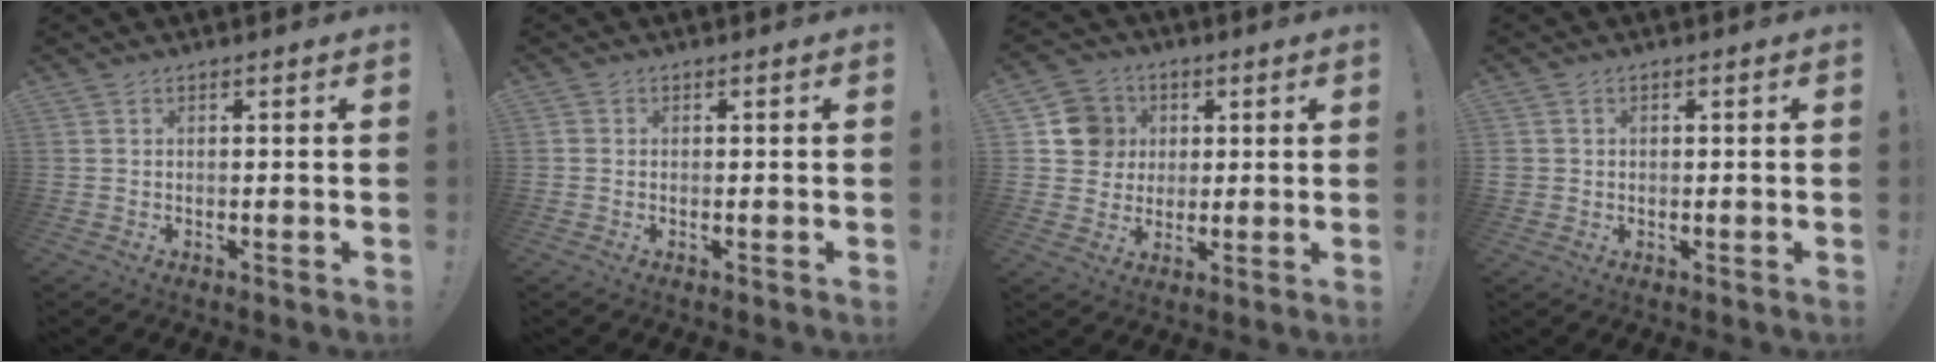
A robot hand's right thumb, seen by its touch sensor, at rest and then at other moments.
{"total": 0.7, "force": [-0.2, 0.7, 0.0], "torque": [-0.006, 0.004, -0.002]}
{"total": 10.6, "force": [2.7, 9.9, 2.5], "torque": [-0.028, -0.008, 0.060]}
{"total": 1.8, "force": [0.0, 1.7, 0.4], "torque": [-0.011, 0.006, 0.002]}